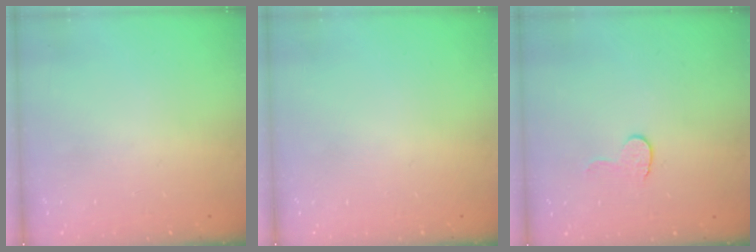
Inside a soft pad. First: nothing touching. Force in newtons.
{"total": 0.0}
{"total": 4.6, "press": 4.6, "slide": 0.4}